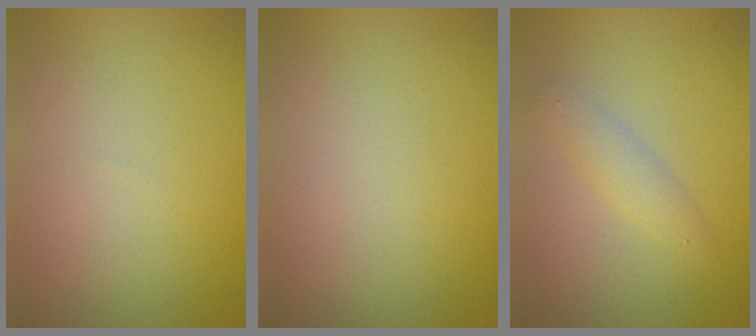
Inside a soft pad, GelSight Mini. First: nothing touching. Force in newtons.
{"total": 0.0}
{"total": 1.9, "press": 1.9, "slide": 0.0}